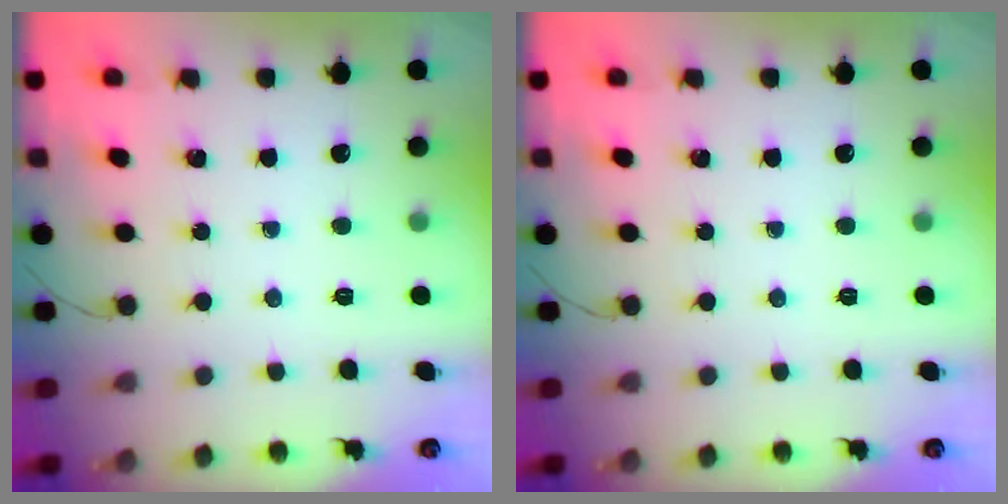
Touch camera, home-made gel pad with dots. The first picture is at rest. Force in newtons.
{"total": 0.0}